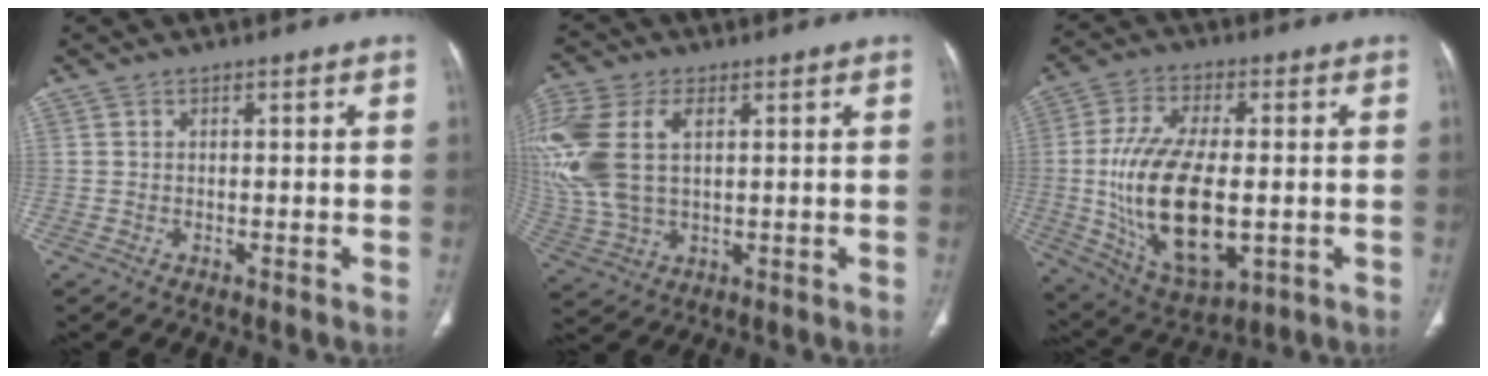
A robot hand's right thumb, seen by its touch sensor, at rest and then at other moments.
{"total": 18.9, "force": [4.4, 11.4, 14.4], "torque": [-0.368, 0.007, 0.087]}
{"total": 20.0, "force": [-1.8, 10.0, 17.2], "torque": [-0.319, -0.006, -0.014]}